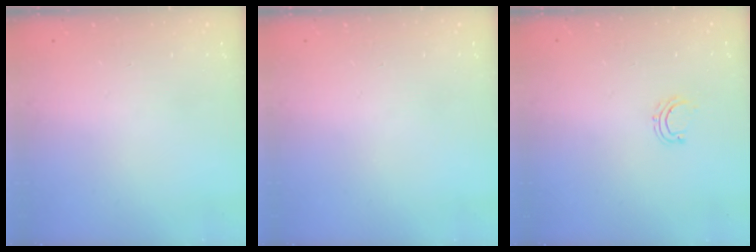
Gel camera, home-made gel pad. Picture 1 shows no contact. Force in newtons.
{"total": 0.0}
{"total": 5.3, "press": 5.2, "slide": 0.6}